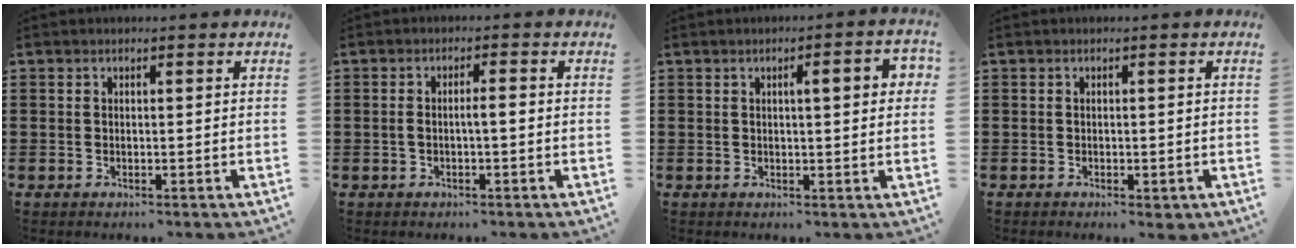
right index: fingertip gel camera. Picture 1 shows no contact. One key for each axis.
{"total": 2.1, "fx": -0.4, "fy": 0.4, "fz": 2.1, "tx": -0.039, "ty": 0.003, "tz": -0.009}
{"total": 3.8, "fx": 0.8, "fy": 0.7, "fz": 3.7, "tx": -0.053, "ty": 0.001, "tz": 0.005}
{"total": 0.7, "fx": -0.6, "fy": 0.2, "fz": 0.4, "tx": -0.010, "ty": -0.006, "tz": -0.010}